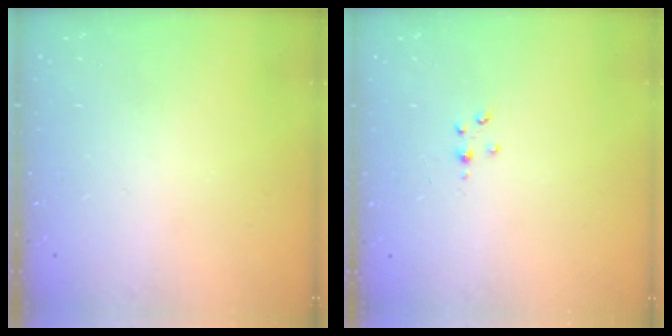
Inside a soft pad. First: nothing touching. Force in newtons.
{"total": 3.2, "press": 3.1, "slide": 0.5}